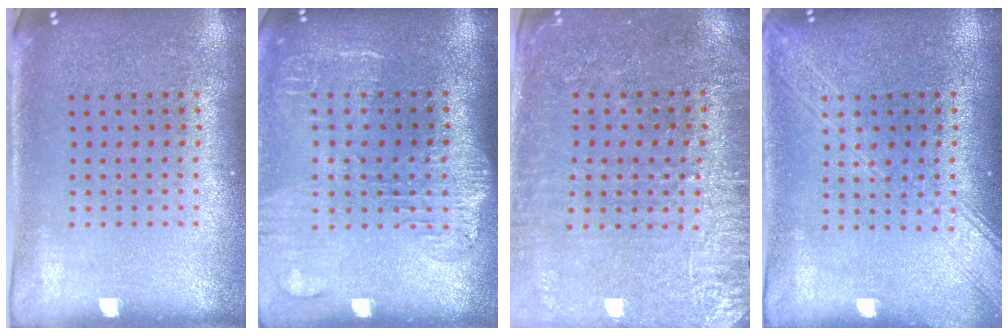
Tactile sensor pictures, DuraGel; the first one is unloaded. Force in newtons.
{"total": 1.7, "press": 1.5, "slide": 0.8}
{"total": 3.0, "press": 2.8, "slide": 0.9}
{"total": 3.4, "press": 3.3, "slide": 0.5}